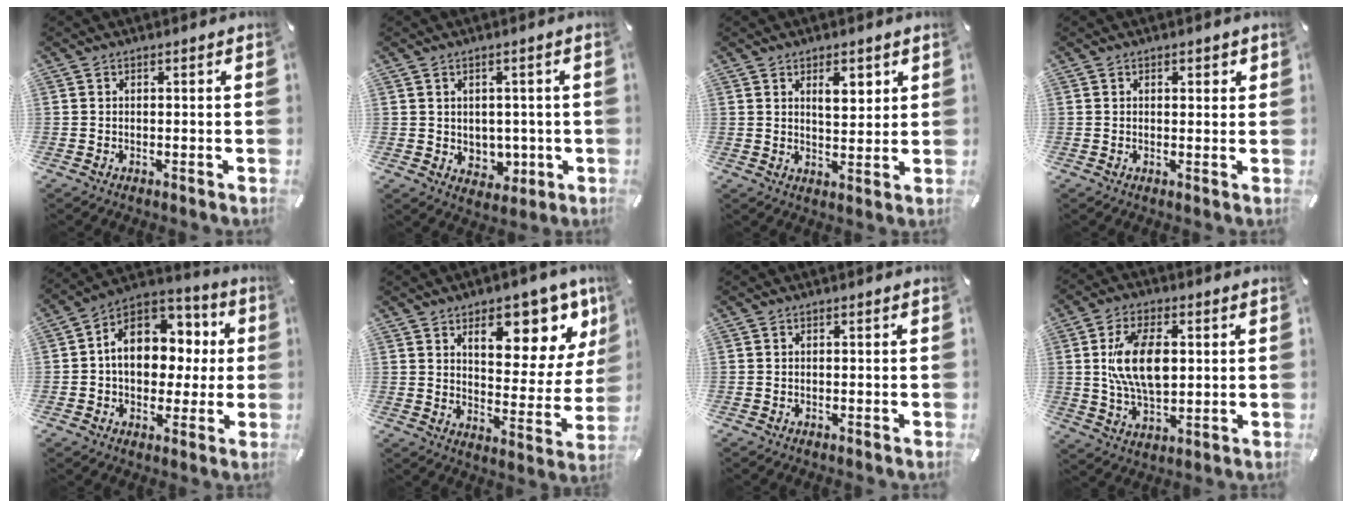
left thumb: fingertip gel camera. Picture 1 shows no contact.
{"total": 4.5, "force": [0.7, 4.3, 1.1], "torque": [0.005, -0.006, 0.013]}
{"total": 5.8, "force": [3.2, 3.0, 3.8], "torque": [-0.045, -0.014, 0.049]}
{"total": 1.3, "force": [0.6, 0.8, 0.9], "torque": [-0.010, 0.001, 0.008]}
{"total": 13.1, "force": [1.5, 10.5, 7.8], "torque": [-0.131, -0.009, 0.030]}
{"total": 15.2, "force": [9.5, 7.4, 9.3], "torque": [-0.113, -0.070, 0.153]}
{"total": 0.0}
{"total": 13.3, "force": [2.1, 7.9, 10.6], "torque": [-0.214, 0.002, 0.034]}